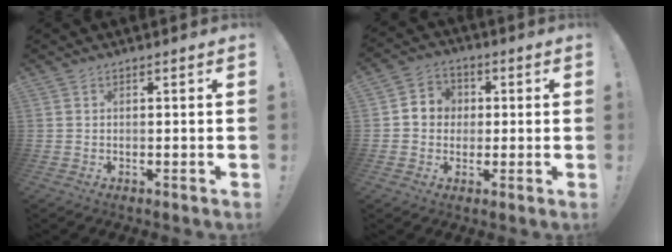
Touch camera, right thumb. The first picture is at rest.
{"total": 6.7, "force": [-0.2, 6.3, 2.1], "torque": [-0.040, 0.017, 0.001]}